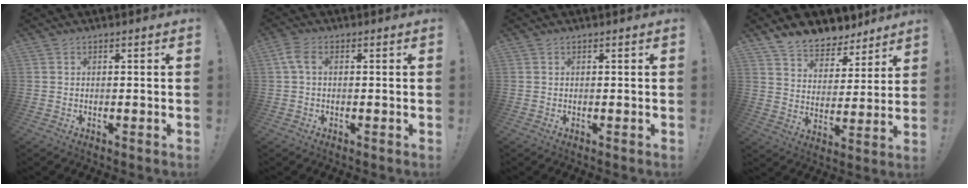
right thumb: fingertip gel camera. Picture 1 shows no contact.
{"total": 3.7, "force": [0.7, 2.0, 3.0], "torque": [-0.064, 0.007, 0.012]}
{"total": 0.0}
{"total": 9.4, "force": [8.2, 4.3, 1.7], "torque": [-0.033, -0.069, 0.155]}